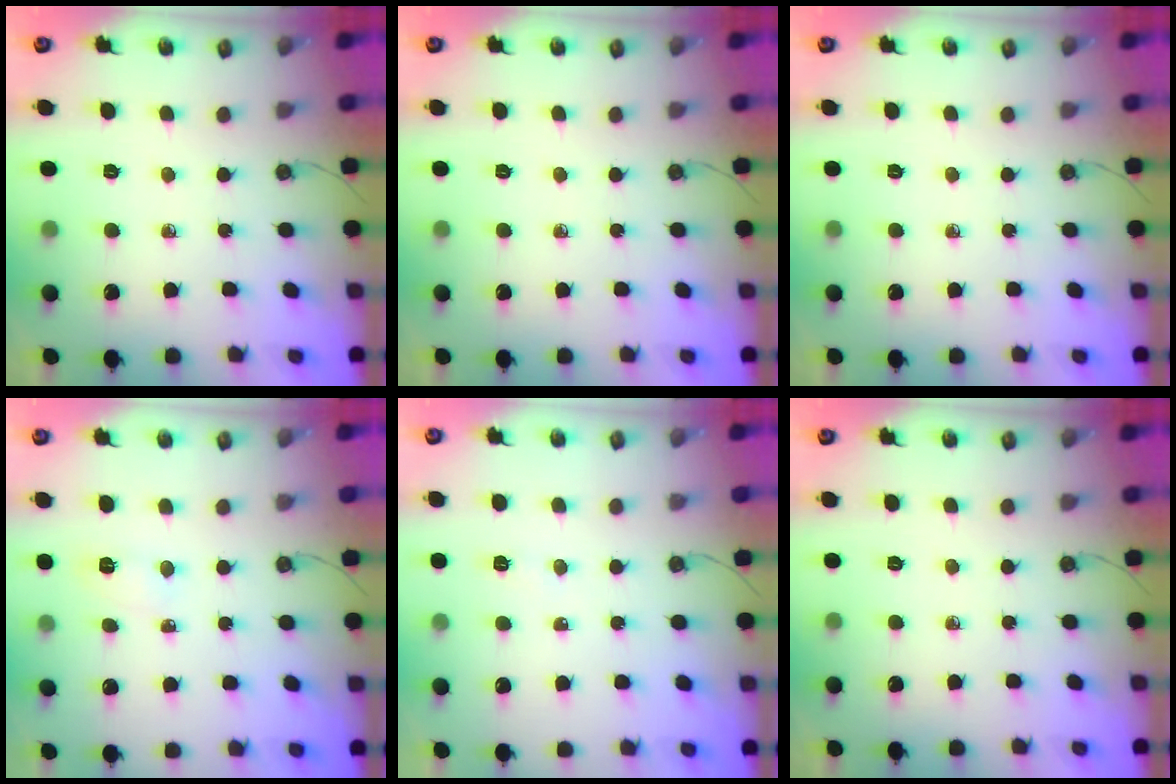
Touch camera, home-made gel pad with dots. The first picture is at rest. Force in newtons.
{"total": 0.0}
{"total": 0.0}
{"total": 4.1, "press": 4.0, "slide": 0.6}
{"total": 3.4, "press": 3.4, "slide": 0.4}
{"total": 0.0}